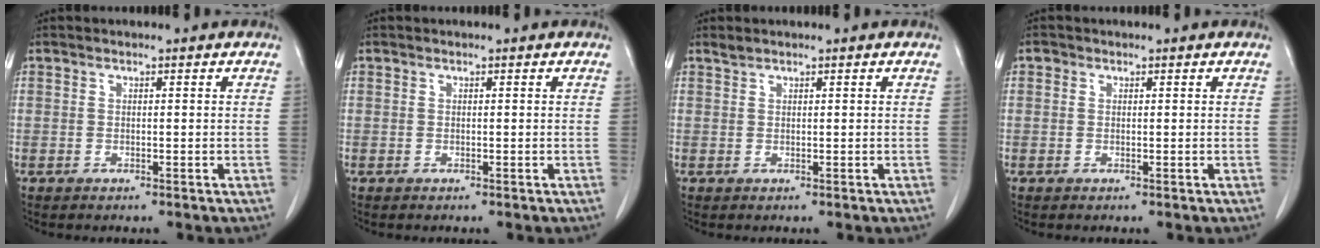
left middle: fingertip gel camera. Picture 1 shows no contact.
{"total": 0.0}
{"total": 0.7, "force": [0.7, 0.0, 0.0], "torque": [-0.007, 0.002, 0.015]}
{"total": 0.5, "force": [0.2, 0.5, 0.1], "torque": [0.003, 0.002, 0.001]}